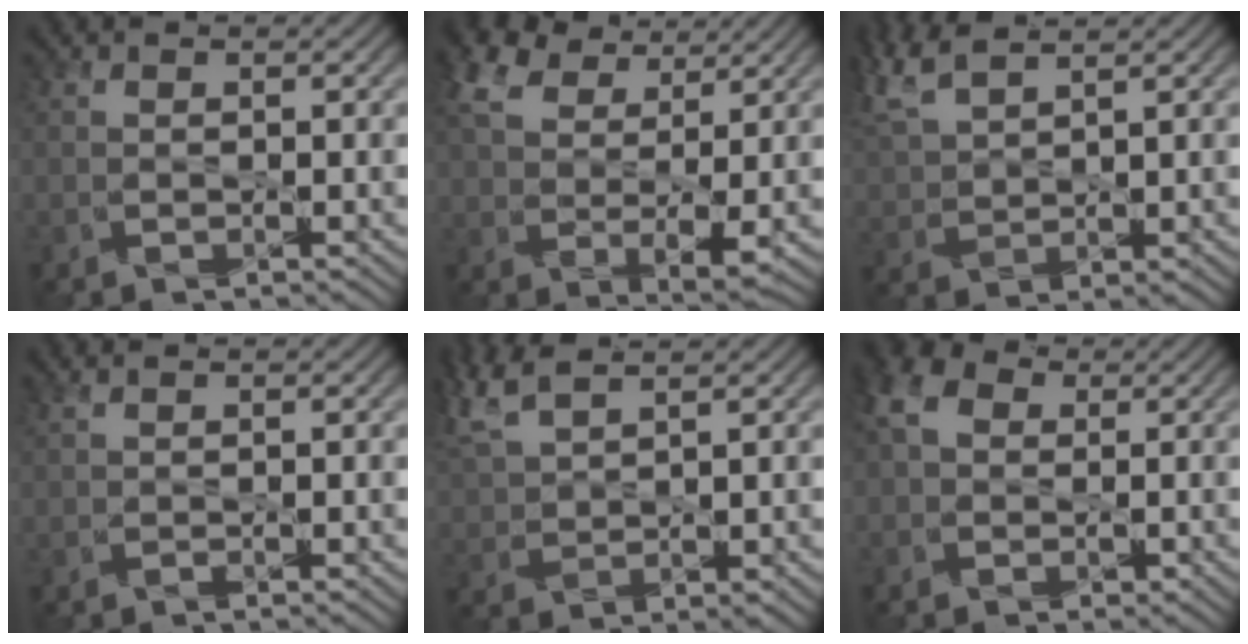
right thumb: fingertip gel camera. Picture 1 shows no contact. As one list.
[{"total": 7.7, "force": [4.6, 3.7, 4.9], "torque": [-0.118, 0.012, 0.090]}, {"total": 6.5, "force": [5.3, 1.2, 3.5], "torque": [-0.108, 0.025, 0.113]}, {"total": 0.9, "force": [0.9, -0.4, 0.0], "torque": [-0.009, 0.006, 0.017]}, {"total": 6.7, "force": [5.1, 1.5, 4.1], "torque": [-0.121, 0.023, 0.105]}, {"total": 5.5, "force": [0.9, 4.6, 2.8], "torque": [-0.088, 0.008, 0.005]}]